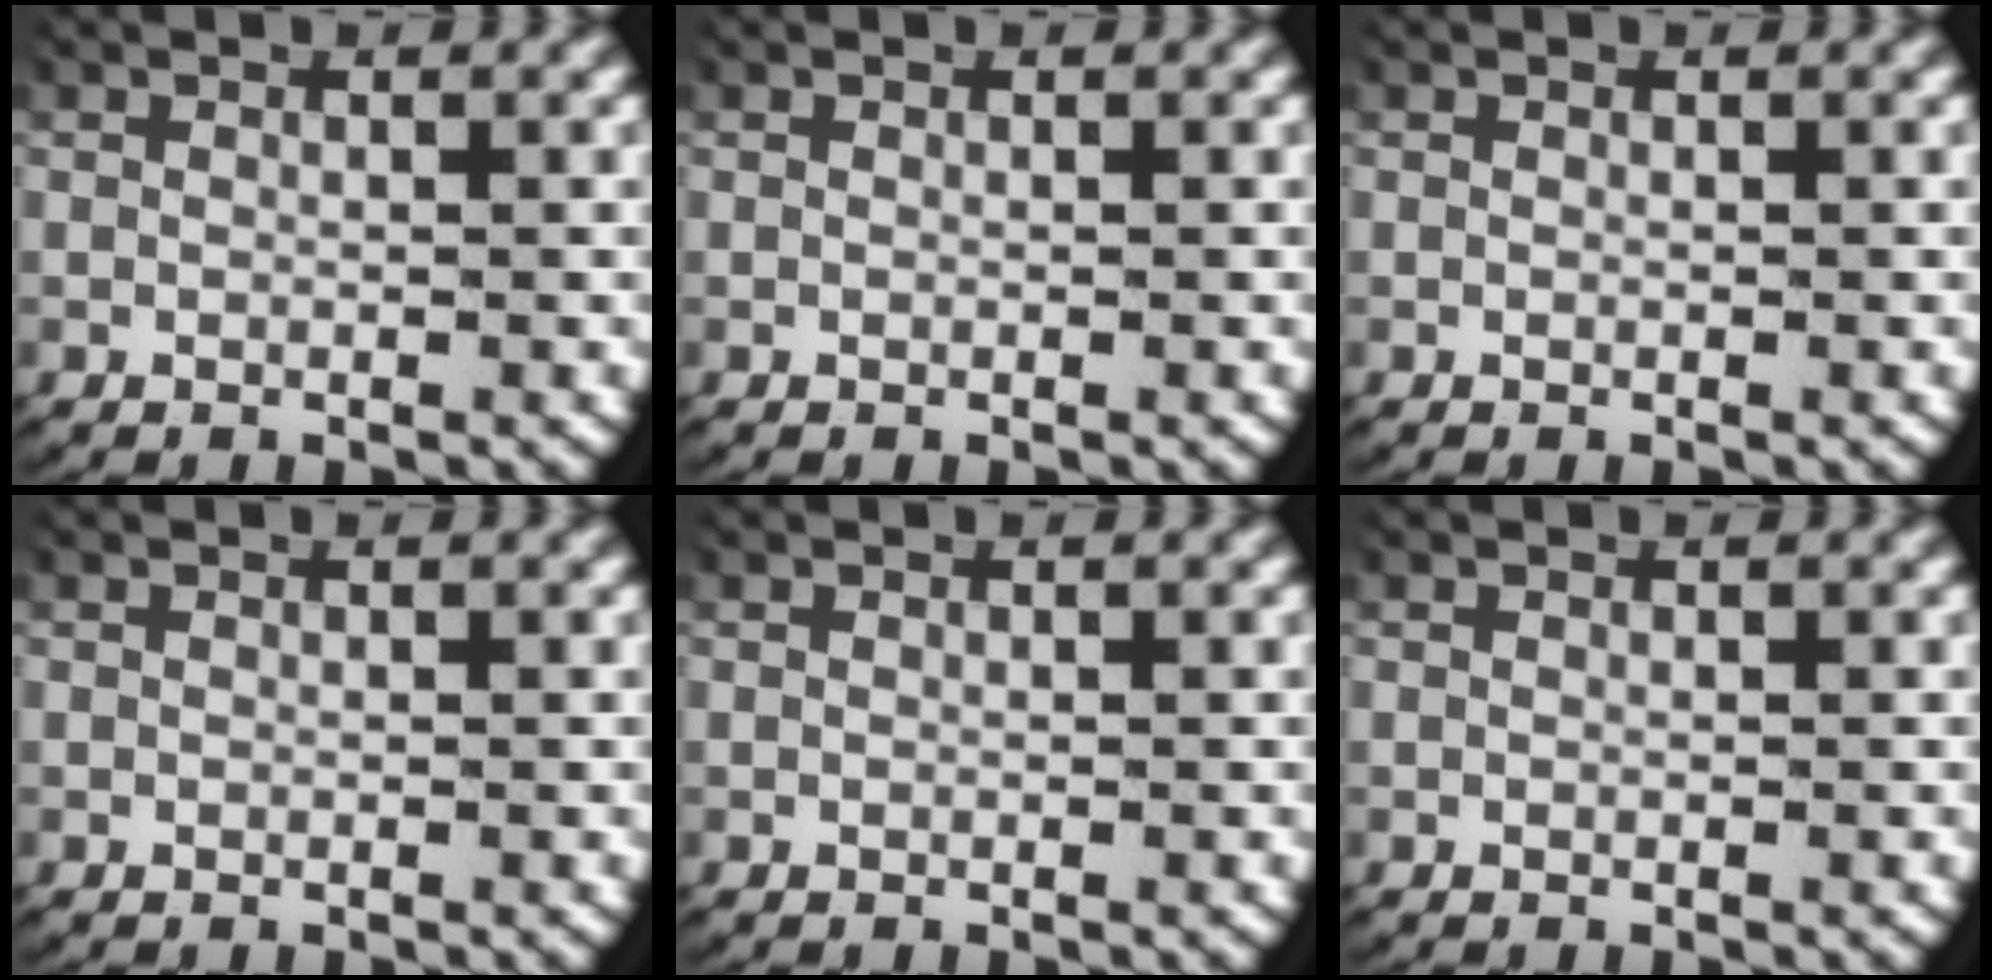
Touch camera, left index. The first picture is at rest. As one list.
[{"total": 0.0}, {"total": 0.0}, {"total": 0.0}, {"total": 0.0}, {"total": 0.0}]